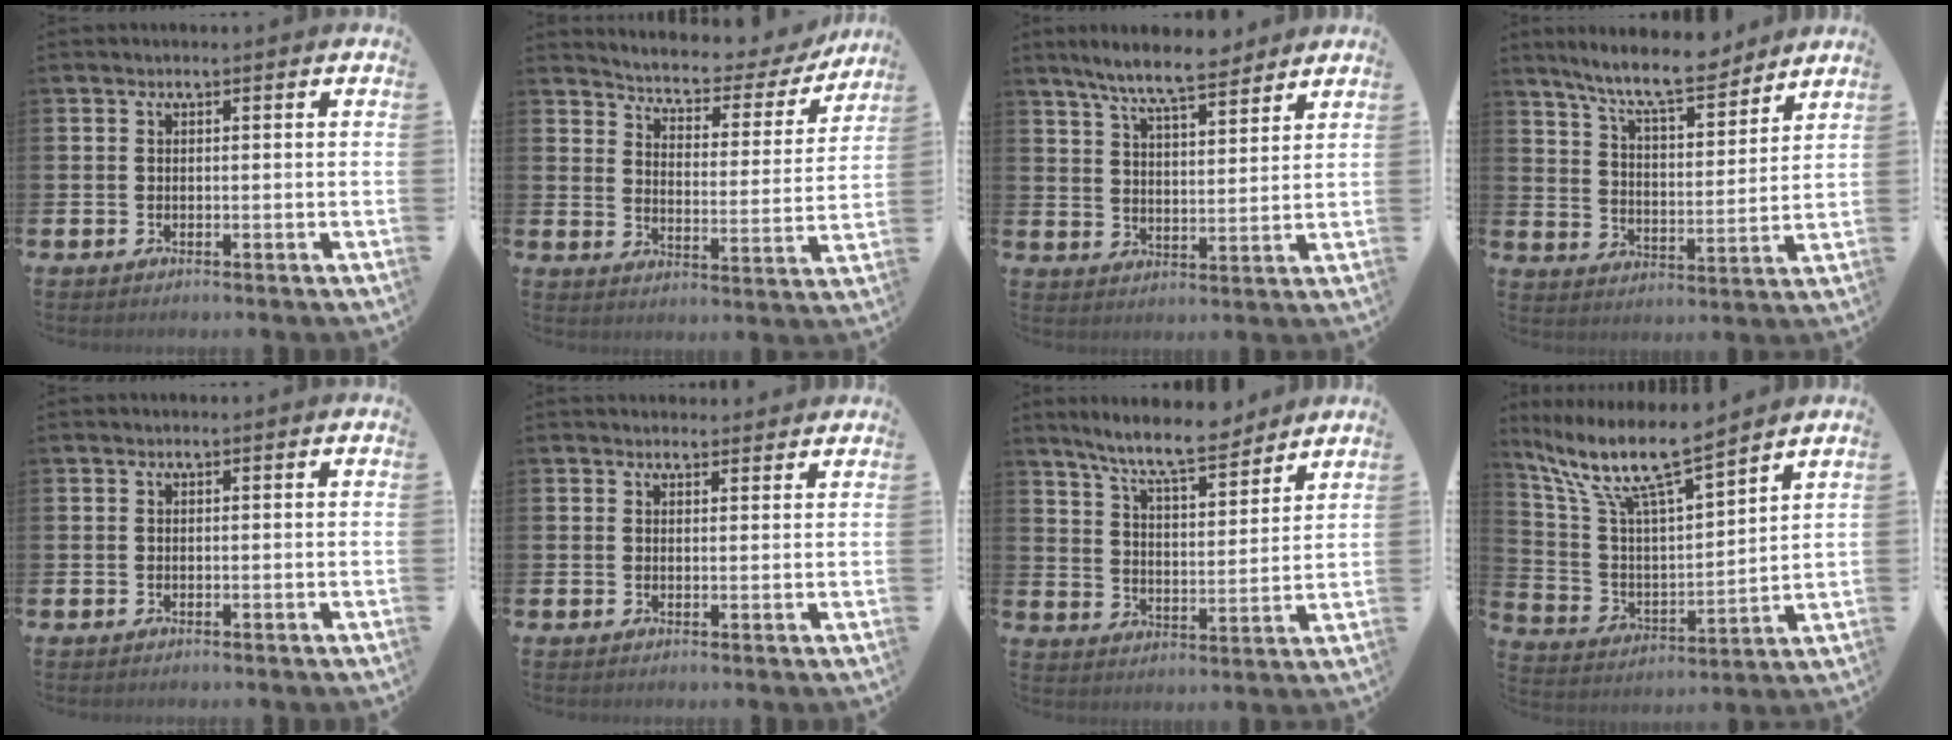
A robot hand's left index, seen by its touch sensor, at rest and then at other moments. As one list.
[{"total": 4.6, "force": [4.3, 1.3, 1.0], "torque": [-0.044, -0.037, 0.065]}, {"total": 8.1, "force": [7.4, 1.1, 3.1], "torque": [-0.080, -0.028, 0.134]}, {"total": 9.6, "force": [8.8, 1.5, 3.8], "torque": [-0.101, -0.044, 0.157]}, {"total": 0.0}, {"total": 1.9, "force": [1.8, 0.6, -0.1], "torque": [0.015, -0.009, 0.031]}, {"total": 9.0, "force": [8.2, 1.2, 3.4], "torque": [-0.091, -0.041, 0.147]}, {"total": 10.9, "force": [9.3, 1.4, 5.5], "torque": [-0.151, -0.055, 0.159]}]